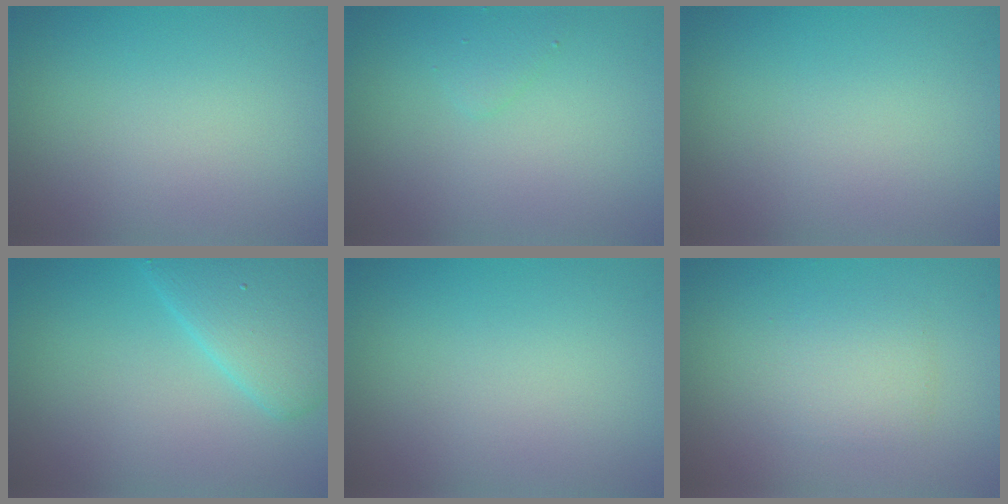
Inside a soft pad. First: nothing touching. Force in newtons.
{"total": 1.0, "press": 1.0, "slide": 0.1}
{"total": 0.0}
{"total": 5.4, "press": 5.4, "slide": 0.2}
{"total": 0.0}
{"total": 2.3, "press": 2.3, "slide": 0.1}